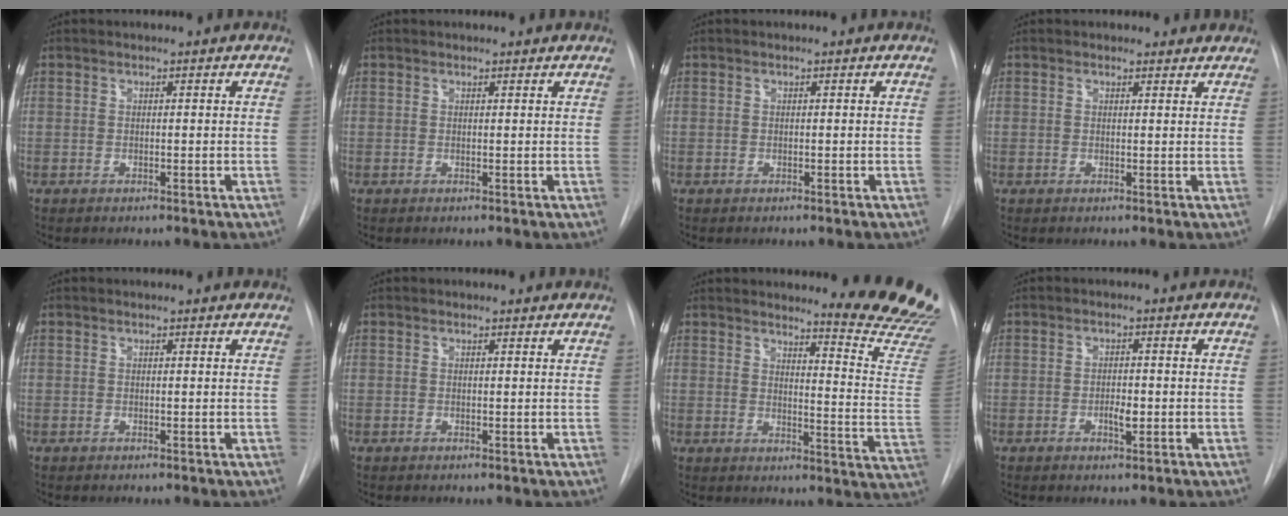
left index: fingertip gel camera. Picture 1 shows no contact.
{"total": 0.9, "force": [0.9, 0.3, 0.0], "torque": [-0.006, 0.003, 0.009]}
{"total": 0.0}
{"total": 2.7, "force": [2.4, 1.2, 0.1], "torque": [0.005, -0.002, 0.014]}
{"total": 1.6, "force": [1.6, 0.4, 0.3], "torque": [-0.013, 0.007, 0.011]}
{"total": 0.8, "force": [0.8, 0.3, 0.0], "torque": [-0.006, 0.000, 0.006]}
{"total": 15.9, "force": [15.4, -0.7, 3.9], "torque": [-0.043, -0.159, 0.159]}
{"total": 2.2, "force": [-0.6, 0.9, 2.0], "torque": [-0.034, 0.001, -0.008]}